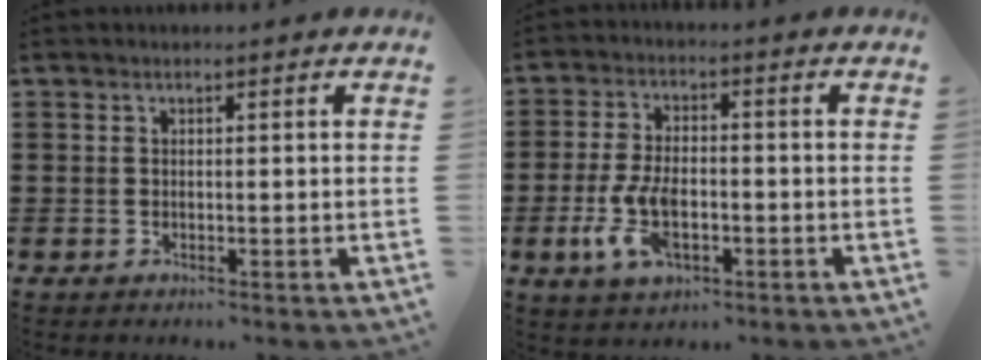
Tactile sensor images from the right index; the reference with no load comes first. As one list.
[{"total": 7.7, "force": [-2.3, 3.7, 6.4], "torque": [-0.156, -0.010, -0.046]}]